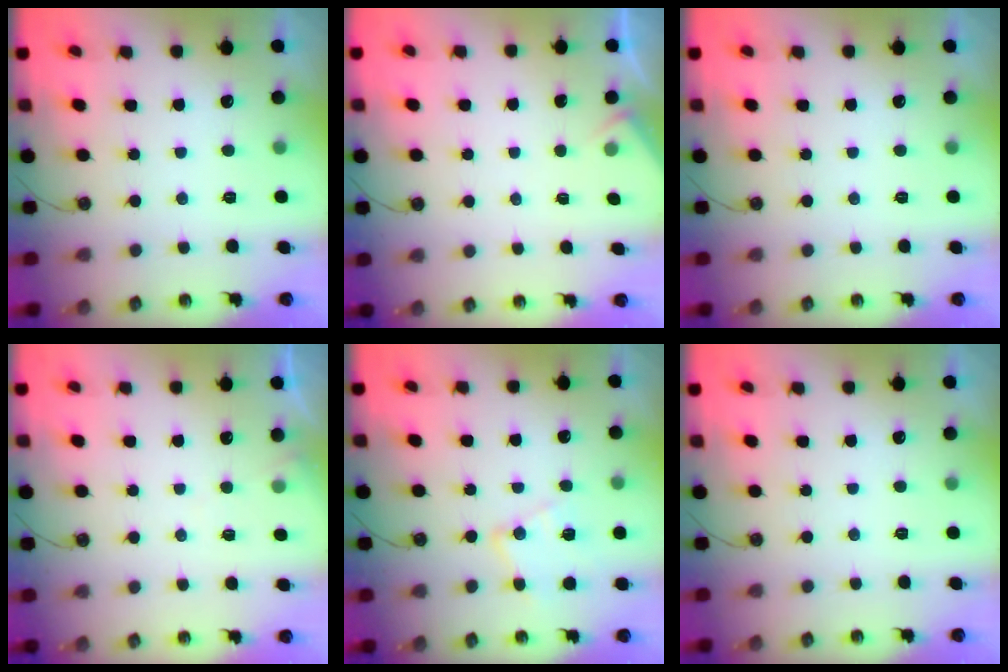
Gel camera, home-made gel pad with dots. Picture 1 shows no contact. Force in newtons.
{"total": 2.5, "press": 2.4, "slide": 0.4}
{"total": 0.0}
{"total": 4.7, "press": 4.6, "slide": 0.5}
{"total": 10.8, "press": 10.8, "slide": 0.4}
{"total": 0.0}